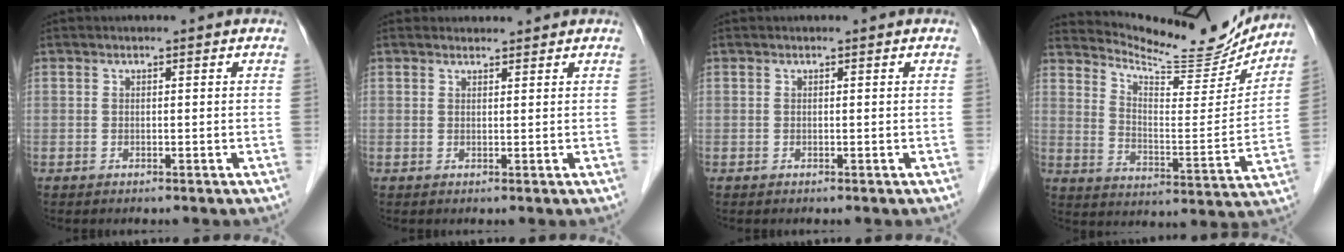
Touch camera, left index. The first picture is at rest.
{"total": 1.2, "force": [1.2, 0.3, -0.1], "torque": [-0.009, 0.007, 0.021]}
{"total": 0.0}
{"total": 17.2, "force": [16.5, 2.2, 4.1], "torque": [-0.073, -0.047, 0.236]}